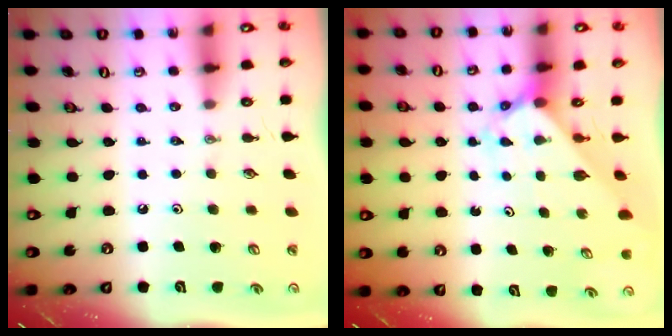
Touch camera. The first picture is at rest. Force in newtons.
{"total": 2.2, "press": 2.2, "slide": 0.2}